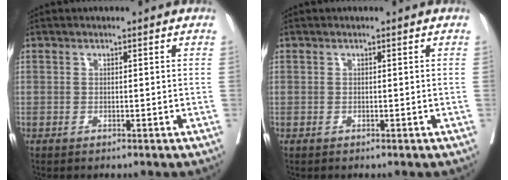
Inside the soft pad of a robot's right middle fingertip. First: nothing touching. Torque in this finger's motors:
{"motor_torque": [0.10, -0.20, 0.00, 0.00]}